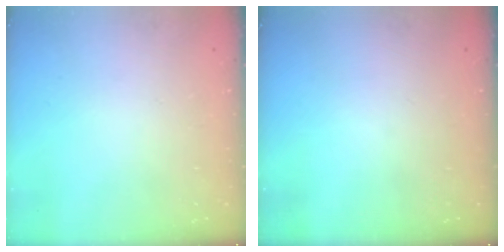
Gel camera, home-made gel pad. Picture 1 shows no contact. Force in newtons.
{"total": 0.0}